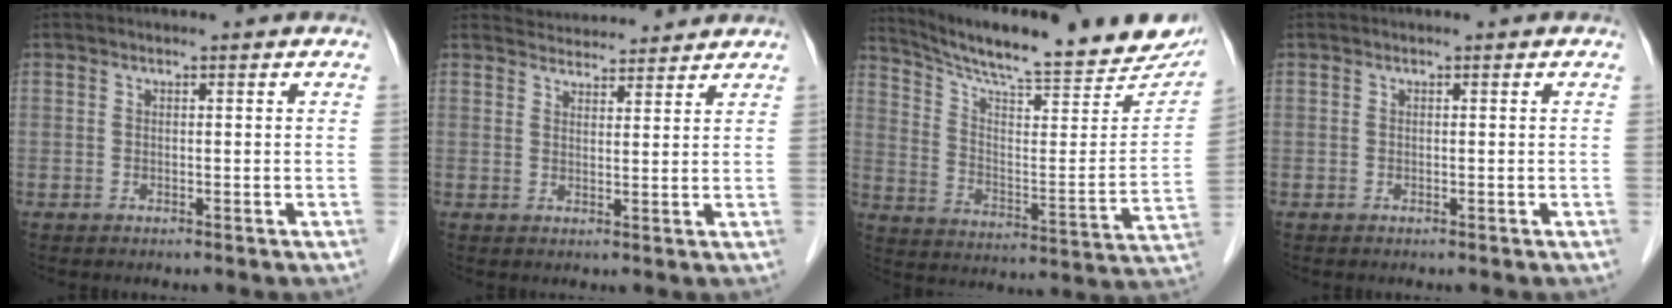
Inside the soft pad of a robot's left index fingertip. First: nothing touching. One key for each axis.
{"total": 6.2, "fx": 6.1, "fy": 1.0, "fz": 0.5, "tx": -0.010, "ty": 0.022, "tz": 0.083}
{"total": 24.8, "fx": 22.2, "fy": 3.5, "fz": 10.4, "tx": -0.164, "ty": -0.059, "tz": 0.304}
{"total": 0.0}